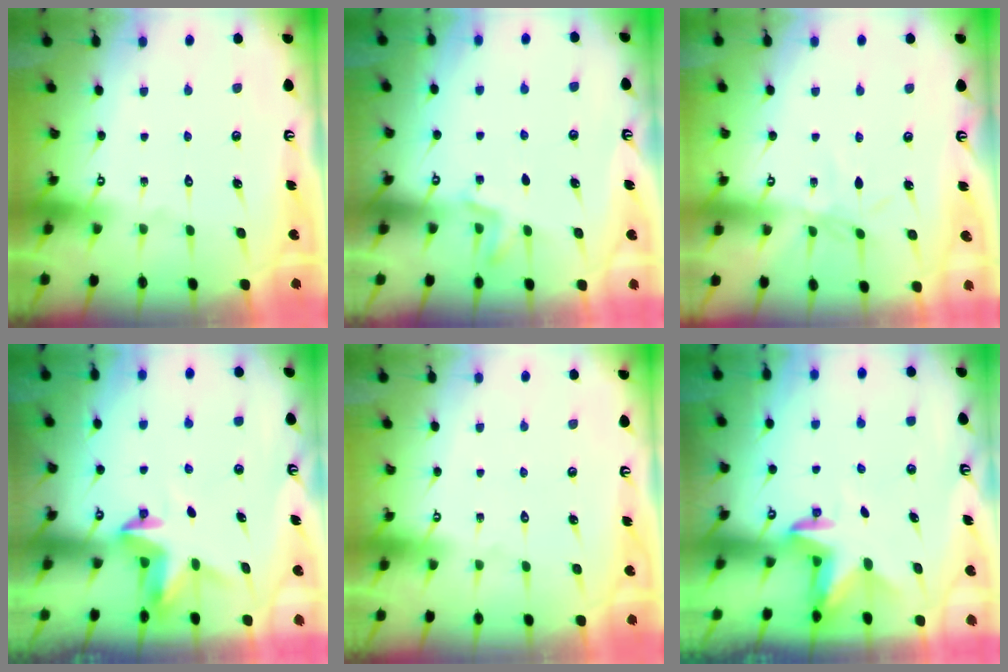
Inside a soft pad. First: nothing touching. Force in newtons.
{"total": 1.9, "press": 1.2, "slide": 1.4}
{"total": 3.0, "press": 3.0, "slide": 0.4}
{"total": 3.4, "press": 3.4, "slide": 0.1}
{"total": 0.0}
{"total": 3.1, "press": 3.0, "slide": 0.7}